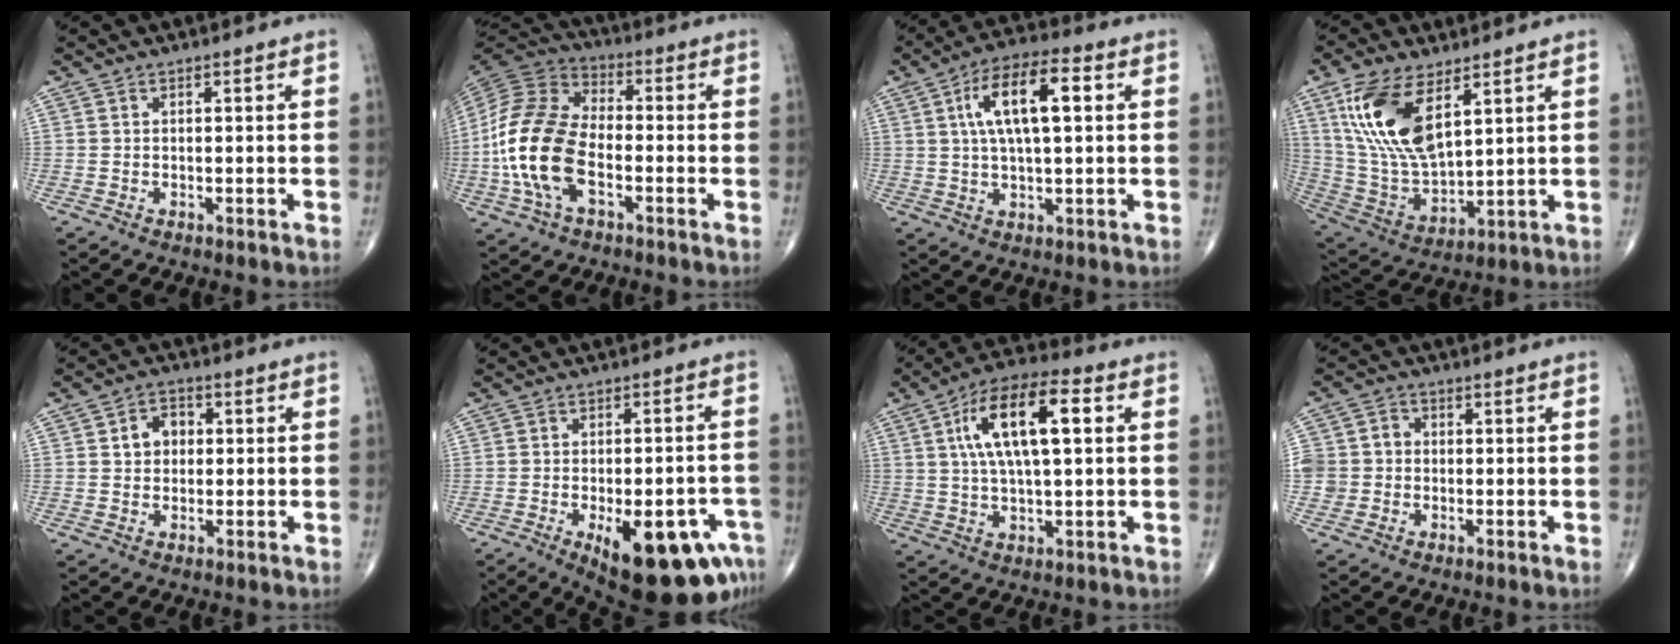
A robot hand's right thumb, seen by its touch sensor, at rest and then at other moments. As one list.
[{"total": 17.3, "force": [-3.8, 9.6, 13.8], "torque": [-0.288, 0.025, -0.077]}, {"total": 12.6, "force": [3.0, 4.7, 11.3], "torque": [-0.201, 0.017, 0.048]}, {"total": 16.7, "force": [7.3, 7.6, 13.0], "torque": [-0.256, -0.026, 0.153]}, {"total": 4.9, "force": [0.8, 3.9, 2.9], "torque": [-0.026, 0.010, 0.007]}, {"total": 18.8, "force": [-8.6, 7.5, 15.0], "torque": [-0.143, 0.020, -0.100]}, {"total": 15.3, "force": [3.8, 5.7, 13.7], "torque": [-0.246, 0.017, 0.060]}, {"total": 6.0, "force": [-0.6, 5.6, 1.8], "torque": [-0.021, 0.017, -0.014]}]